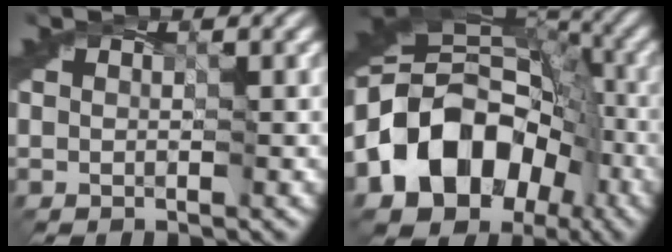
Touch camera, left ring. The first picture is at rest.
{"total": 14.8, "force": [-5.0, 11.3, 8.3], "torque": [-0.149, 0.005, -0.102]}